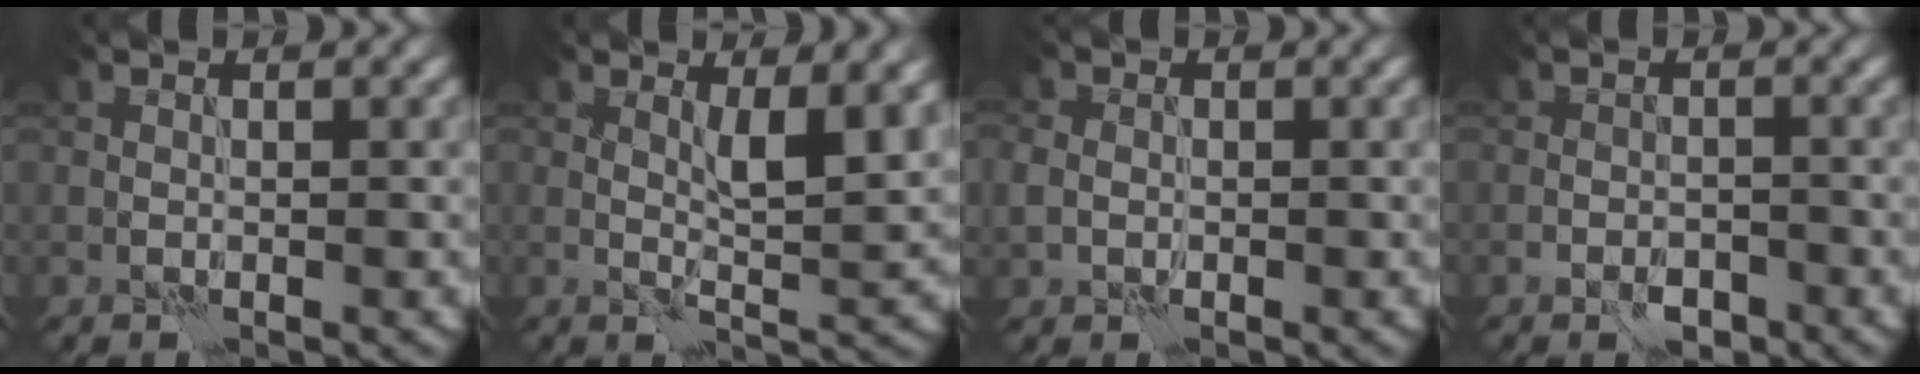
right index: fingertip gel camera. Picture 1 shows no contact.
{"total": 3.8, "force": [1.1, 0.8, 3.6], "torque": [-0.060, -0.005, 0.021]}
{"total": 2.0, "force": [-0.2, 1.8, 0.9], "torque": [-0.013, -0.001, -0.004]}
{"total": 2.1, "force": [-1.5, 1.2, 1.0], "torque": [-0.013, 0.002, -0.026]}